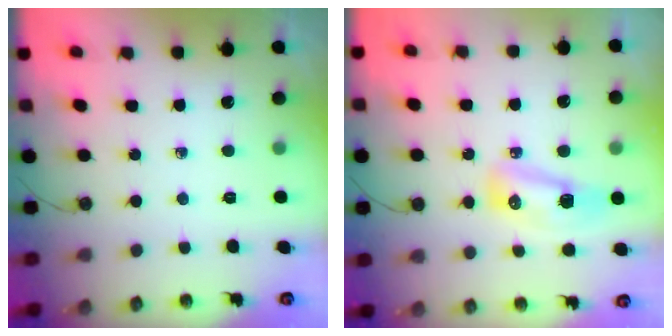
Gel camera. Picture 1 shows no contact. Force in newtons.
{"total": 8.5, "press": 8.5, "slide": 0.6}